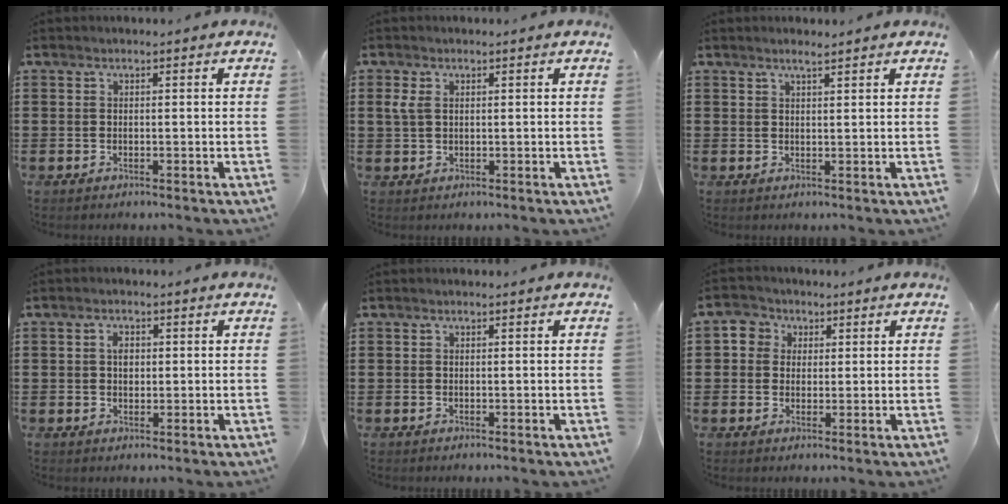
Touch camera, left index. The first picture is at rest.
{"total": 2.4, "force": [0.6, 1.5, 1.8], "torque": [-0.054, 0.001, 0.006]}
{"total": 1.7, "force": [1.5, 0.0, 0.9], "torque": [-0.019, -0.001, 0.028]}
{"total": 2.3, "force": [0.5, 1.5, 1.6], "torque": [-0.026, 0.006, 0.006]}
{"total": 0.0}
{"total": 3.8, "force": [1.1, 3.6, 0.2], "torque": [-0.016, 0.010, 0.015]}